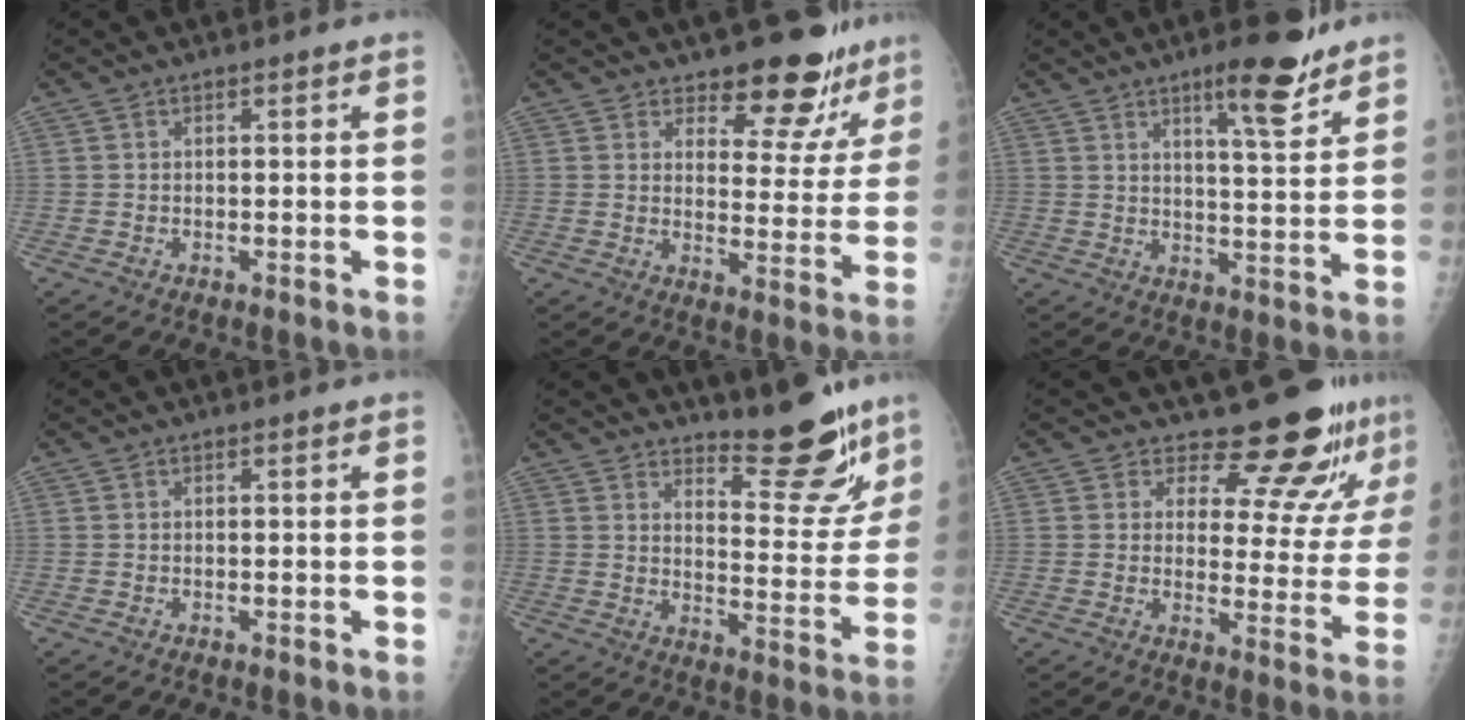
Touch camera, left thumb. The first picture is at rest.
{"total": 12.2, "force": [10.6, 4.9, 3.7], "torque": [-0.002, -0.086, 0.131]}
{"total": 9.6, "force": [6.5, 2.0, 6.7], "torque": [-0.086, -0.043, 0.096]}
{"total": 0.0}
{"total": 13.2, "force": [11.0, 3.5, 6.4], "torque": [-0.050, -0.102, 0.155]}
{"total": 12.9, "force": [11.5, 4.2, 3.9], "torque": [-0.009, -0.096, 0.139]}